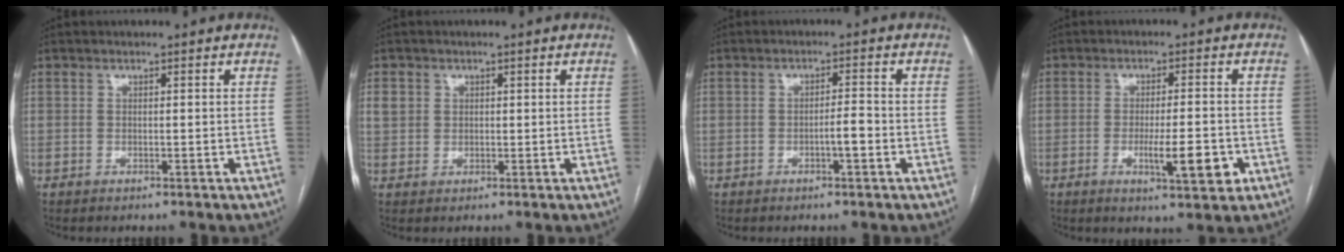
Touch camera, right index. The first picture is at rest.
{"total": 2.8, "force": [1.0, 2.5, 0.7], "torque": [-0.013, 0.013, 0.023]}
{"total": 2.8, "force": [-1.1, 0.2, 2.6], "torque": [-0.043, 0.002, -0.018]}
{"total": 7.2, "force": [-2.5, 1.1, 6.7], "torque": [-0.111, -0.010, -0.033]}